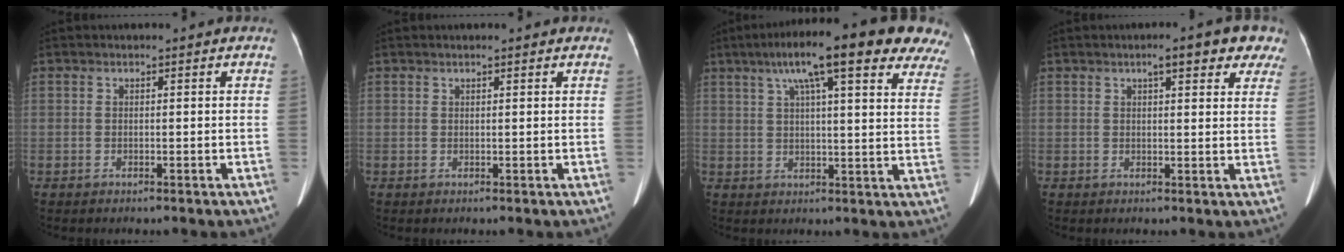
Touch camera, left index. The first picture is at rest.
{"total": 1.7, "force": [1.4, 0.2, 1.0], "torque": [-0.012, 0.017, 0.019]}
{"total": 21.3, "force": [14.4, 3.7, 15.2], "torque": [-0.228, 0.047, 0.177]}
{"total": 8.1, "force": [5.4, 2.2, 5.6], "torque": [-0.053, 0.016, 0.054]}